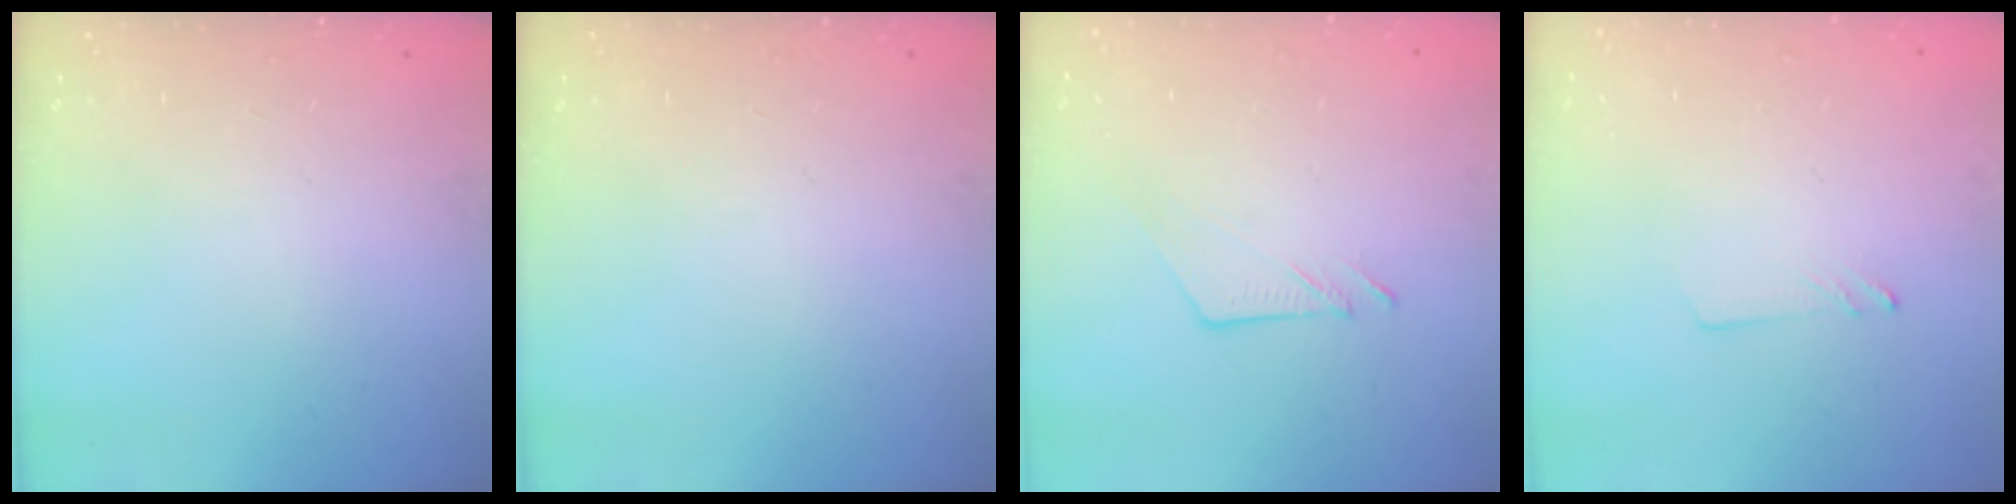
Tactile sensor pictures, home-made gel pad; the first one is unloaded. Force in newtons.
{"total": 0.0}
{"total": 5.6, "press": 5.6, "slide": 0.5}
{"total": 1.8, "press": 1.7, "slide": 0.0}